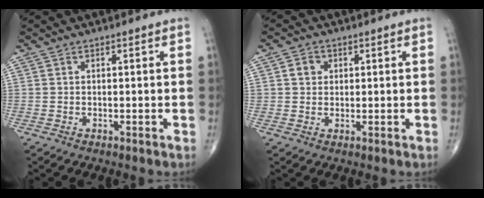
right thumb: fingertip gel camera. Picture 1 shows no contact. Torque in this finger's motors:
{"motor_torque": [0.37, 0.33, 0.37, 0.03, 0.00]}